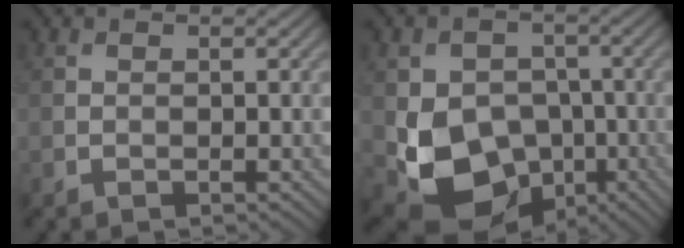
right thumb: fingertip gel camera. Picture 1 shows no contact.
{"total": 11.4, "force": [-3.4, 8.9, 6.2], "torque": [-0.119, -0.031, -0.065]}